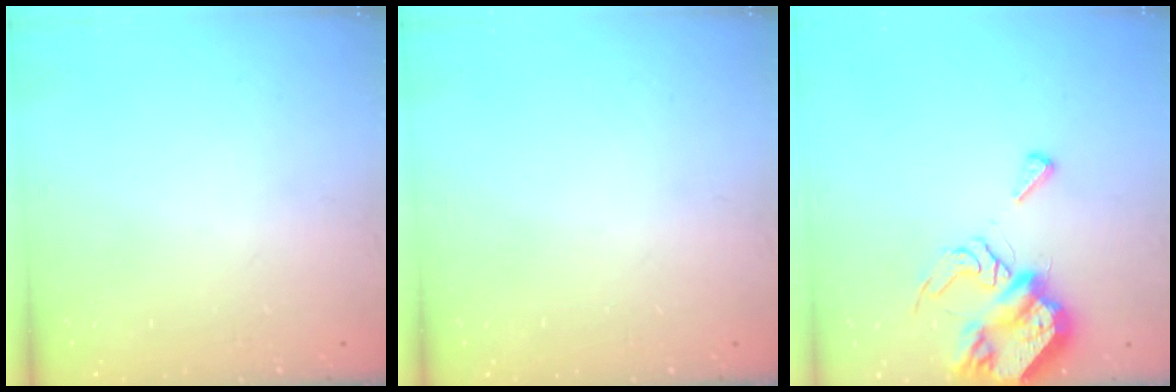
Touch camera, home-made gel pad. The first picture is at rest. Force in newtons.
{"total": 0.0}
{"total": 8.7, "press": 8.6, "slide": 1.2}